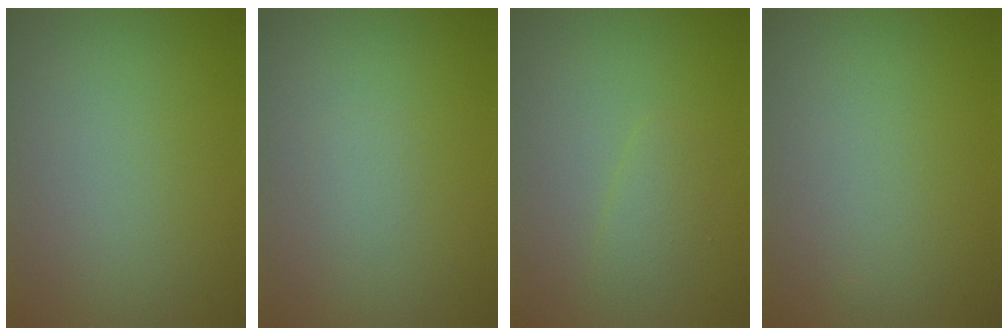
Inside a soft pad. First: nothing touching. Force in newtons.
{"total": 0.6, "press": 0.6, "slide": 0.1}
{"total": 1.4, "press": 1.4, "slide": 0.1}
{"total": 0.0}